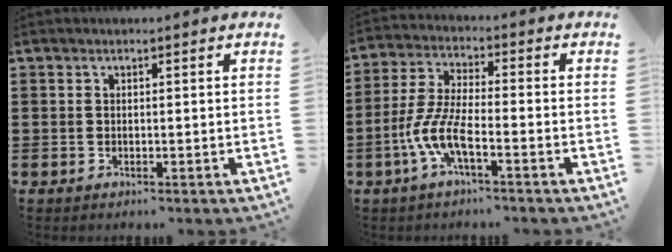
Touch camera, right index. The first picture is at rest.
{"total": 7.6, "force": [-3.6, 1.8, 6.4], "torque": [-0.162, -0.018, -0.075]}